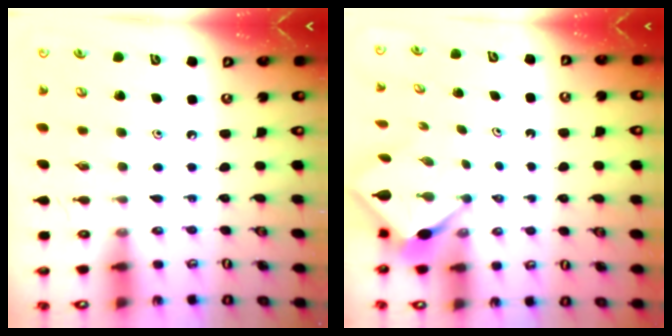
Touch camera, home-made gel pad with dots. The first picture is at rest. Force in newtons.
{"total": 2.9, "press": 2.9, "slide": 0.2}